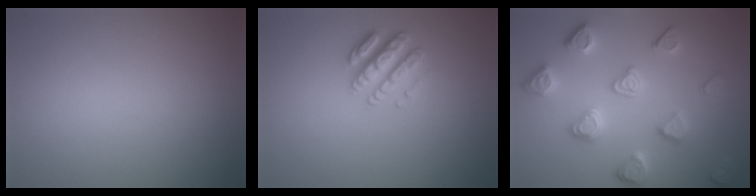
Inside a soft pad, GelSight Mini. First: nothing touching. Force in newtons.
{"total": 2.8, "press": 2.7, "slide": 0.8}
{"total": 4.6, "press": 4.1, "slide": 2.1}